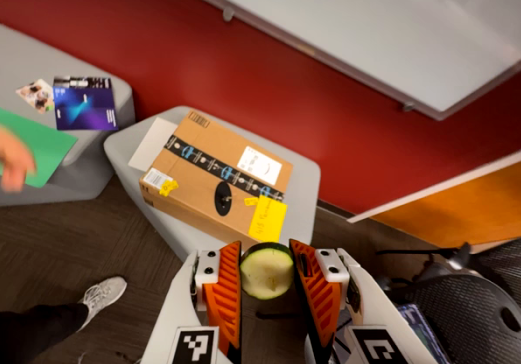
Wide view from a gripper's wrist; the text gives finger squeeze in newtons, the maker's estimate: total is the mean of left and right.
{"total": 10.6, "left": 11.0, "right": 10.3}